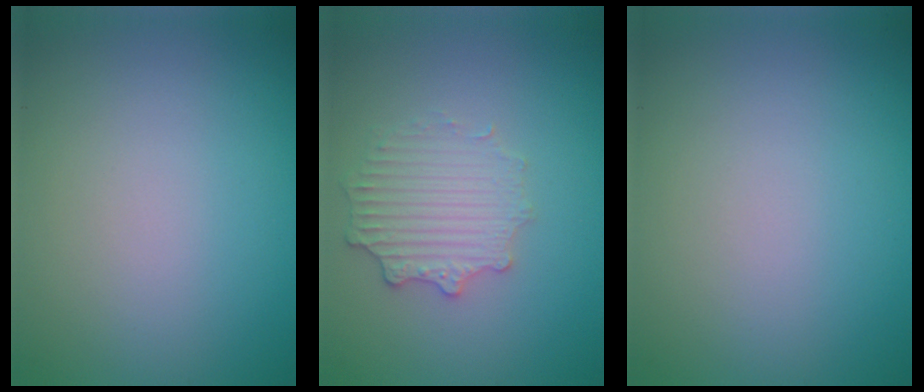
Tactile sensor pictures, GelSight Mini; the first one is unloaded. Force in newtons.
{"total": 2.6, "press": 2.5, "slide": 0.9}
{"total": 0.0}